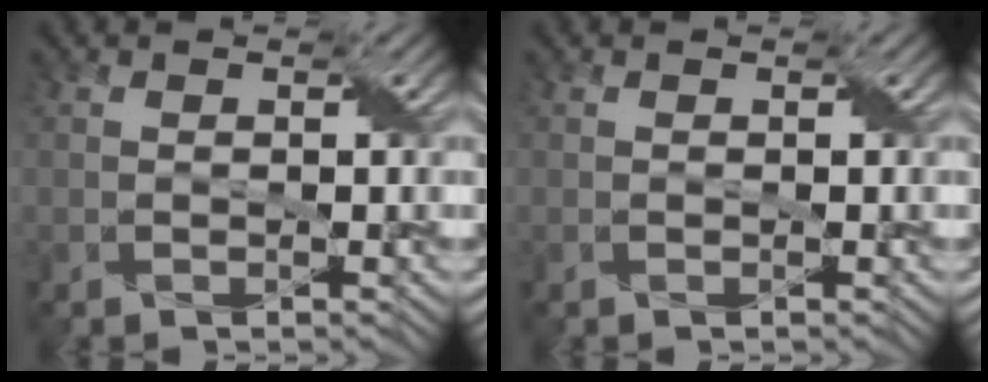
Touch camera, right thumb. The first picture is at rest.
{"total": 0.0}